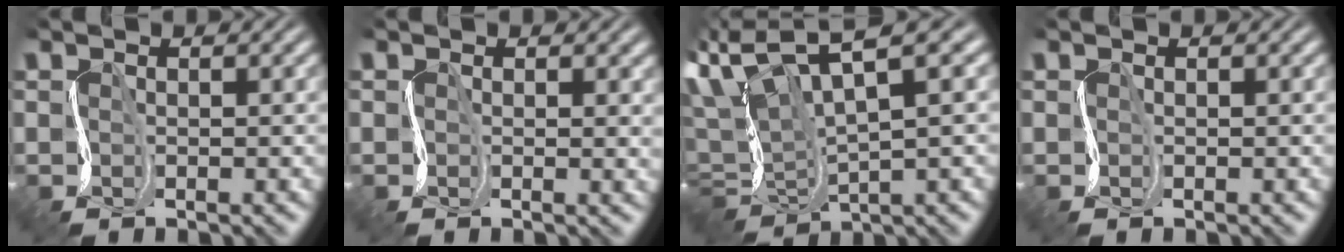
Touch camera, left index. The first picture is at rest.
{"total": 1.4, "force": [0.6, 0.9, 0.9], "torque": [-0.022, -0.002, 0.010]}
{"total": 8.8, "force": [2.0, 2.7, 8.1], "torque": [-0.173, 0.010, 0.037]}
{"total": 0.0}